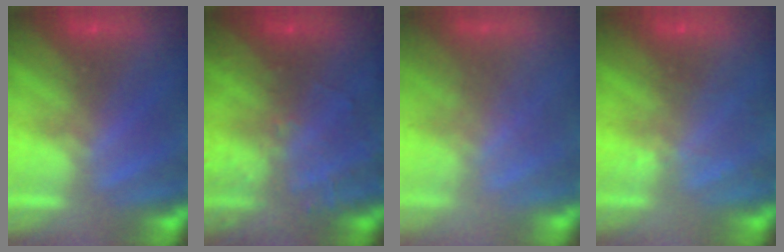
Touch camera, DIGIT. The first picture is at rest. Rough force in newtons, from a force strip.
{"total": 6.8}
{"total": 3.0}
{"total": 1.9}